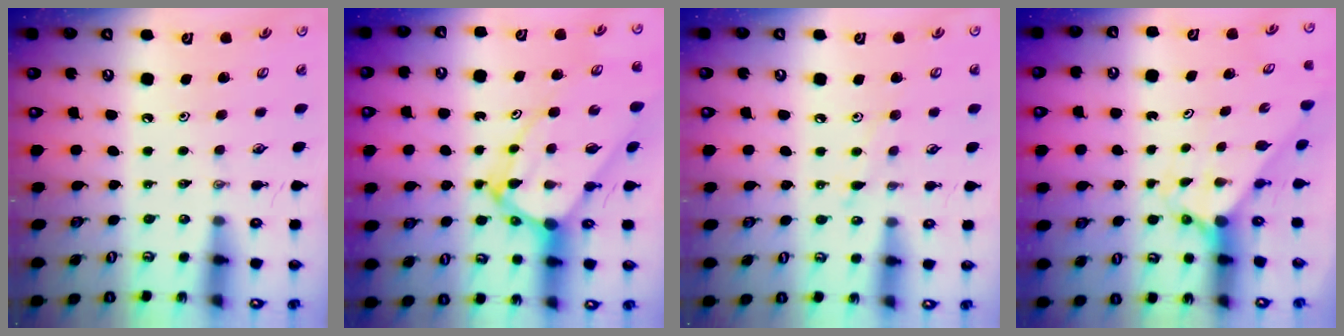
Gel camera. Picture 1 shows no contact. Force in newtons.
{"total": 10.3, "press": 10.2, "slide": 1.0}
{"total": 5.5, "press": 5.5, "slide": 0.5}
{"total": 2.0, "press": 2.0, "slide": 0.2}